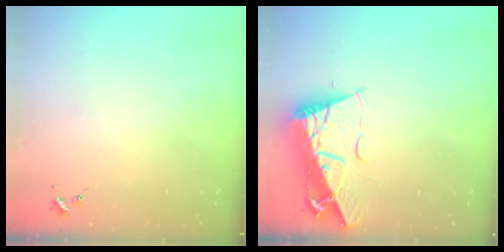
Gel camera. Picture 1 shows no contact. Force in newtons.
{"total": 15.1, "press": 15.0, "slide": 1.6}